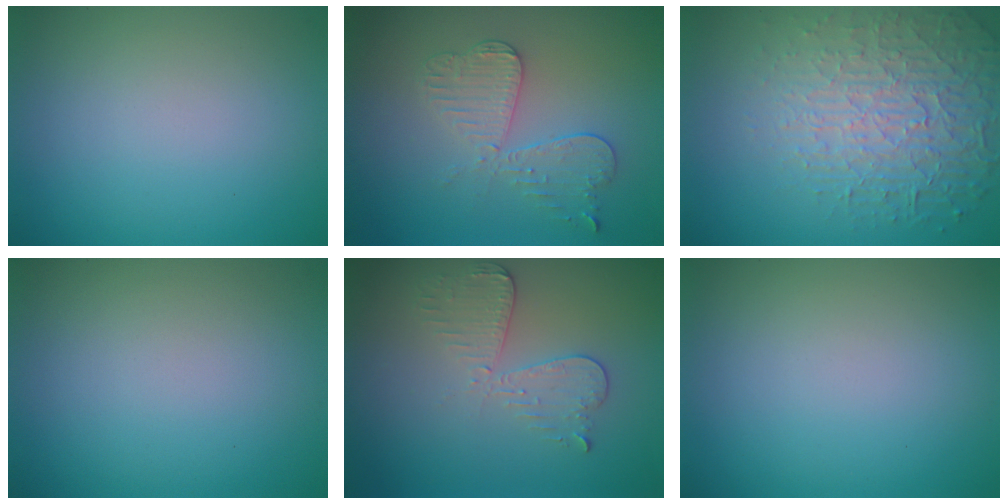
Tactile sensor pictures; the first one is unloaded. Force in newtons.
{"total": 4.0, "press": 3.4, "slide": 2.0}
{"total": 6.8, "press": 5.2, "slide": 4.4}
{"total": 0.0}
{"total": 3.0, "press": 2.7, "slide": 1.2}
{"total": 0.0}